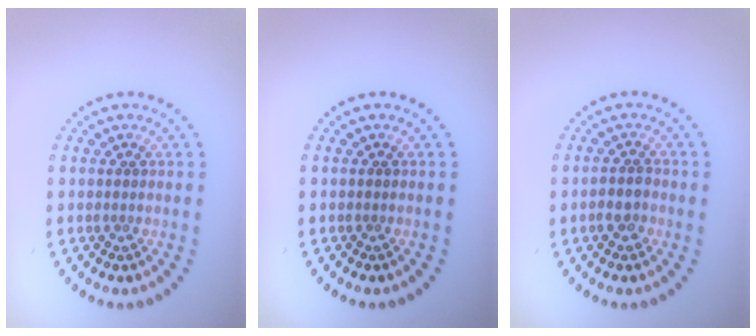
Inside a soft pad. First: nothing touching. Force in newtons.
{"total": 0.0}
{"total": 1.8, "press": 1.8, "slide": 0.5}